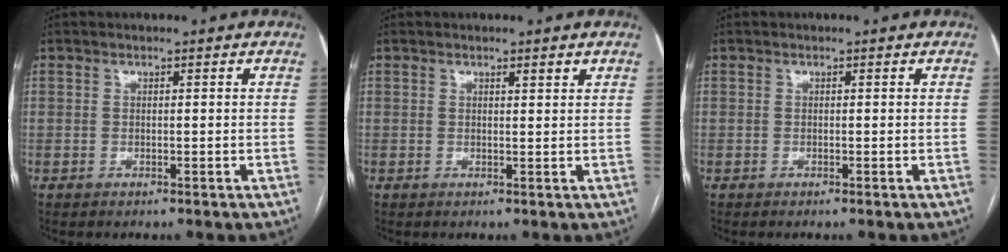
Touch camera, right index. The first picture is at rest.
{"total": 1.1, "force": [0.8, 0.1, 0.7], "torque": [-0.013, 0.000, 0.013]}
{"total": 0.0}